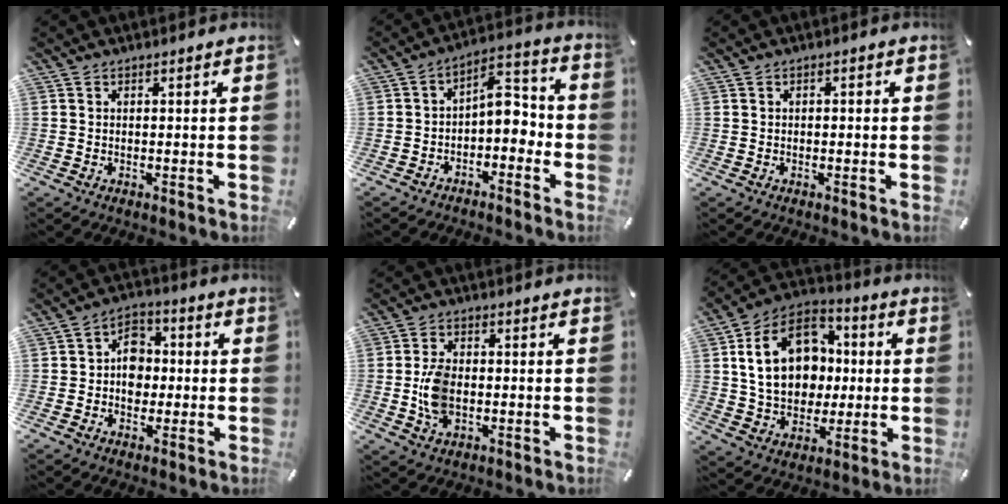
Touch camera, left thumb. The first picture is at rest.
{"total": 7.4, "force": [-0.9, 4.8, 5.6], "torque": [-0.071, -0.002, -0.022]}
{"total": 0.6, "force": [-0.2, 0.5, 0.3], "torque": [-0.005, 0.003, -0.005]}
{"total": 7.2, "force": [-0.7, 6.1, 3.8], "torque": [-0.059, 0.018, -0.012]}
{"total": 6.8, "force": [-0.9, 4.5, 5.1], "torque": [-0.114, 0.001, -0.017]}
{"total": 19.8, "force": [2.2, 15.3, 12.3], "torque": [-0.229, 0.015, 0.046]}